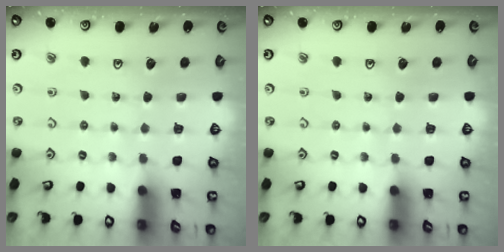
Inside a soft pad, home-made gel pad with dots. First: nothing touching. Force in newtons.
{"total": 0.0}